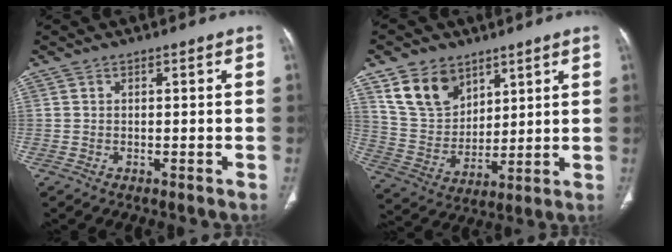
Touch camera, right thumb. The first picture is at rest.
{"total": 12.5, "force": [7.4, 8.4, 5.5], "torque": [-0.078, -0.037, 0.154]}